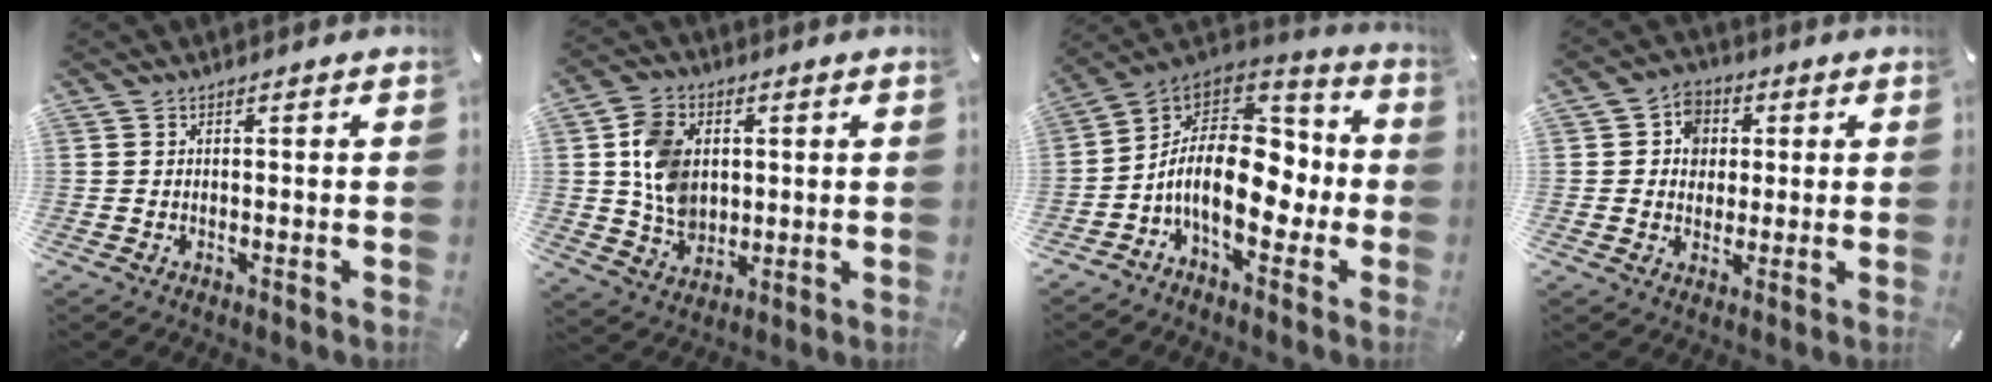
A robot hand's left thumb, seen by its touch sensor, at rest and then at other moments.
{"total": 10.4, "force": [1.4, 8.8, 5.5], "torque": [-0.114, 0.010, 0.030]}
{"total": 16.6, "force": [-3.8, 10.5, 12.2], "torque": [-0.221, 0.006, -0.064]}
{"total": 6.6, "force": [0.6, 6.3, 2.0], "torque": [-0.025, 0.005, 0.005]}